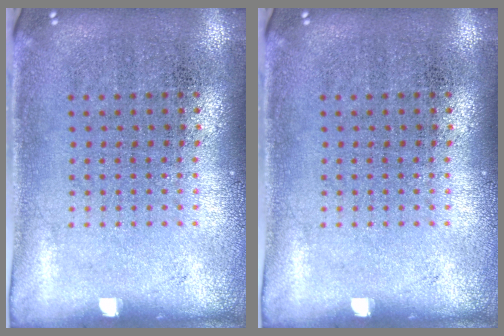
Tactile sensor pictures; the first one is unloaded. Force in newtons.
{"total": 0.0}